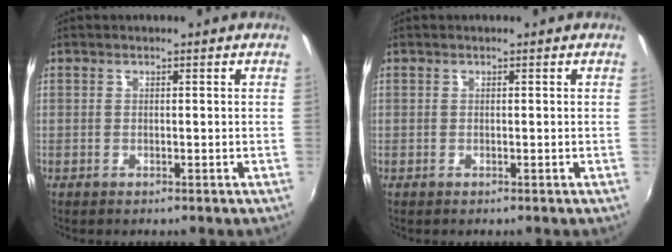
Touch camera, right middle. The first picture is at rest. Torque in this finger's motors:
{"motor_torque": [-0.01, 0.00, 0.00, 0.00]}